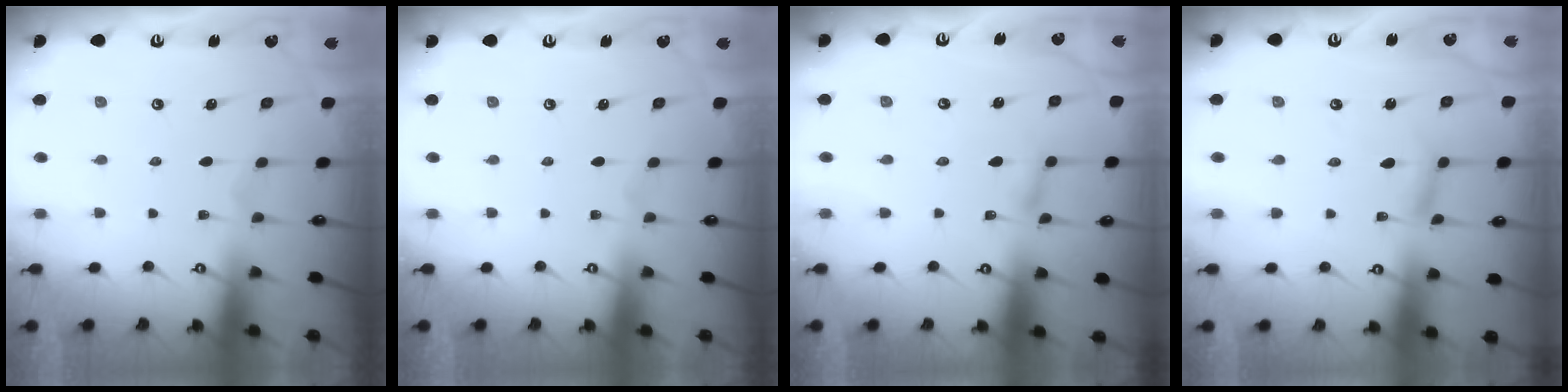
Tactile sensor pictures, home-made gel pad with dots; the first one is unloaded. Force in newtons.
{"total": 0.0}
{"total": 1.8, "press": 1.7, "slide": 0.2}
{"total": 5.3, "press": 5.3, "slide": 0.5}